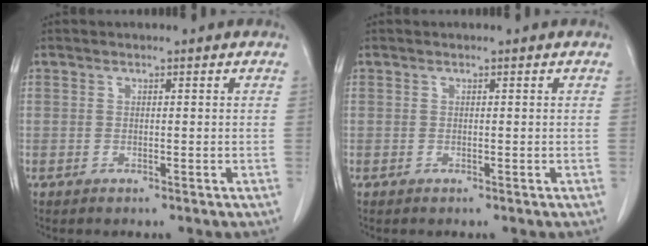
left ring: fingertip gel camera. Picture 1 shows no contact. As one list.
[{"total": 0.0}]